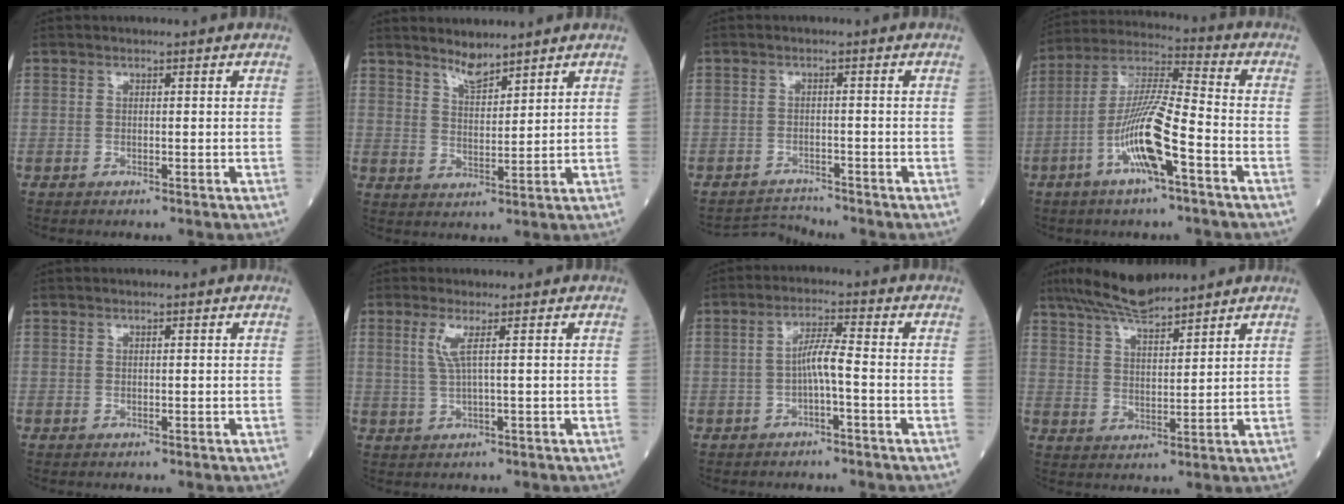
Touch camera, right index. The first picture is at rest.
{"total": 3.9, "force": [3.6, 0.5, 1.4], "torque": [-0.028, -0.005, 0.070]}
{"total": 3.1, "force": [-2.7, -0.6, -1.4], "torque": [0.026, -0.008, -0.041]}
{"total": 12.5, "force": [-4.8, 1.2, 11.5], "torque": [-0.230, 0.001, -0.093]}
{"total": 0.0}
{"total": 3.0, "force": [1.0, -0.4, 2.8], "torque": [-0.066, 0.000, 0.021]}
{"total": 3.9, "force": [-1.0, 0.0, 3.8], "torque": [-0.068, 0.010, -0.017]}
{"total": 9.4, "force": [8.1, 1.3, 4.6], "torque": [-0.089, 0.012, 0.148]}